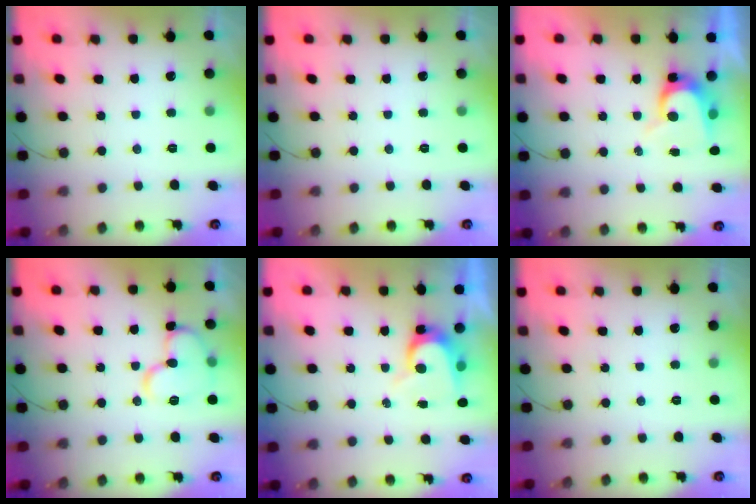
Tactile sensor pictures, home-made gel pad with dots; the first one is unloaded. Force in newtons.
{"total": 0.0}
{"total": 8.1, "press": 8.0, "slide": 0.9}
{"total": 12.8, "press": 12.8, "slide": 1.5}
{"total": 8.1, "press": 8.0, "slide": 0.9}
{"total": 0.0}